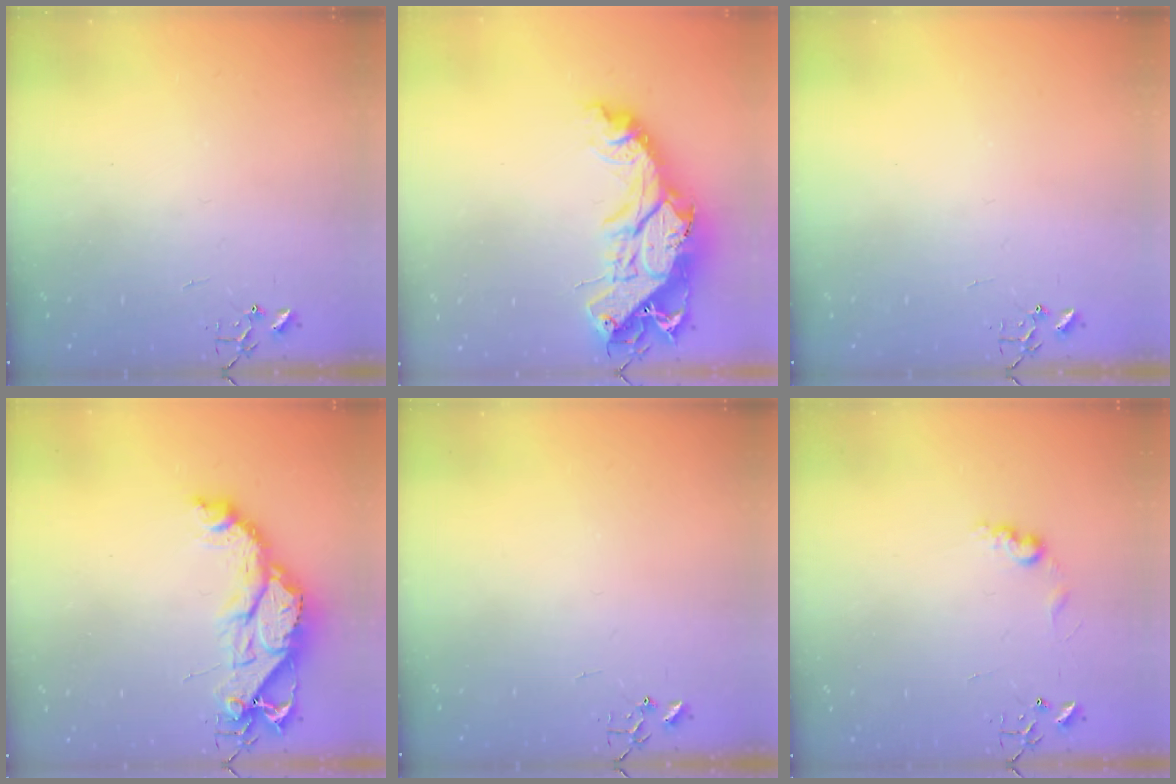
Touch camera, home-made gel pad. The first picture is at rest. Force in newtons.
{"total": 21.7, "press": 21.6, "slide": 2.0}
{"total": 0.0}
{"total": 15.7, "press": 15.6, "slide": 1.4}
{"total": 0.0}
{"total": 7.1, "press": 7.0, "slide": 0.4}